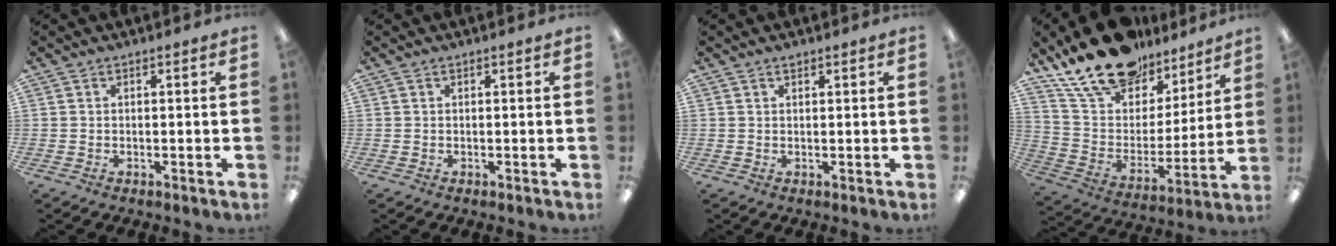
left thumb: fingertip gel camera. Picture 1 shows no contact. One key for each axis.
{"total": 0.0}
{"total": 1.0, "fx": 0.8, "fy": 0.3, "fz": 0.4, "tx": -0.009, "ty": 0.001, "tz": 0.015}
{"total": 19.7, "fx": 15.7, "fy": 9.8, "fz": 6.7, "tx": -0.145, "ty": -0.102, "tz": 0.286}